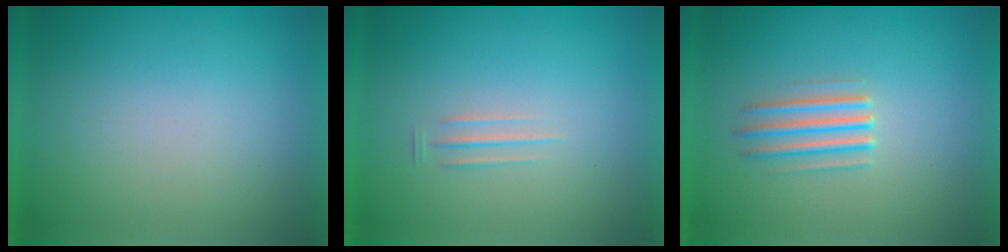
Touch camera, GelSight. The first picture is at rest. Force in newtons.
{"total": 1.4}
{"total": 2.8}